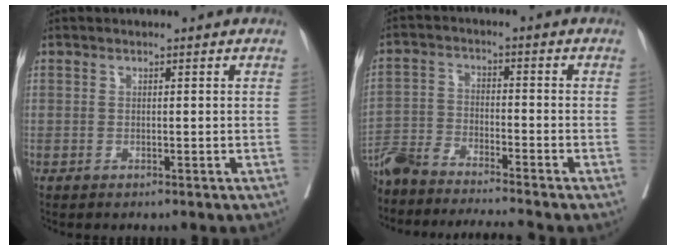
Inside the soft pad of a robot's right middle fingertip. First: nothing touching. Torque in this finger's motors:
{"motor_torque": [1.10, -1.04, 0.51, 0.21]}